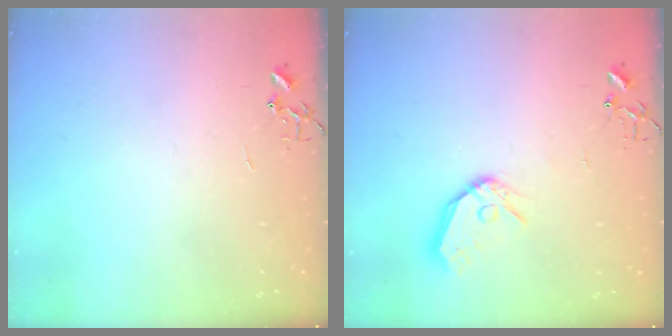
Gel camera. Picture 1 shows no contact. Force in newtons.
{"total": 11.3, "press": 11.2, "slide": 1.5}